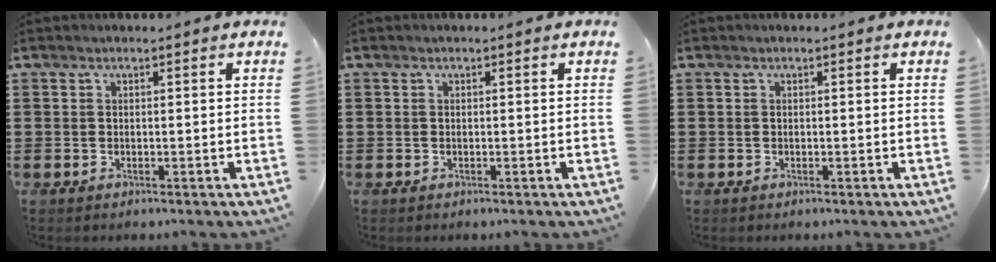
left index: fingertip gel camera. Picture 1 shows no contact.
{"total": 0.0}
{"total": 0.0}